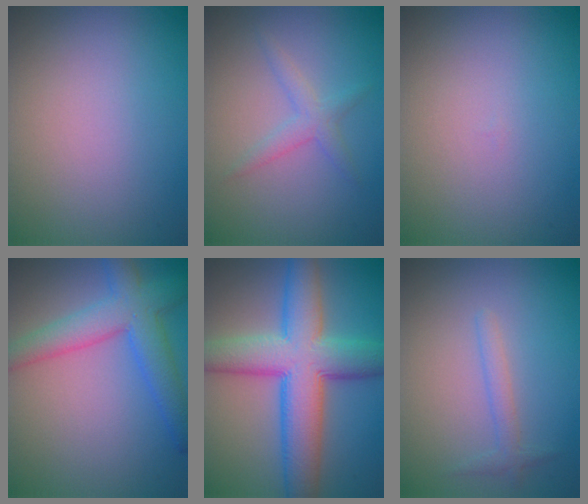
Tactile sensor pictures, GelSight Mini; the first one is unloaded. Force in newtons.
{"total": 1.8, "press": 1.8, "slide": 0.1}
{"total": 0.0}
{"total": 5.7, "press": 5.7, "slide": 0.2}
{"total": 9.7, "press": 9.7, "slide": 0.1}
{"total": 1.4, "press": 1.4, "slide": 0.0}